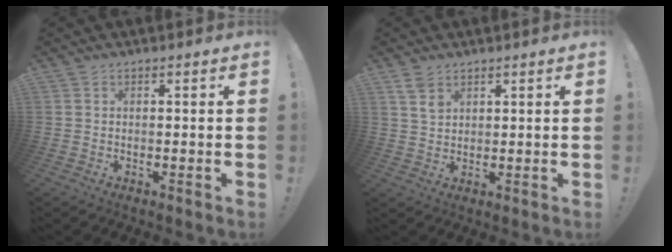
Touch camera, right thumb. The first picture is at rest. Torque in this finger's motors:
{"motor_torque": [-0.48, 0.64, 0.70, 0.21, 0.02]}